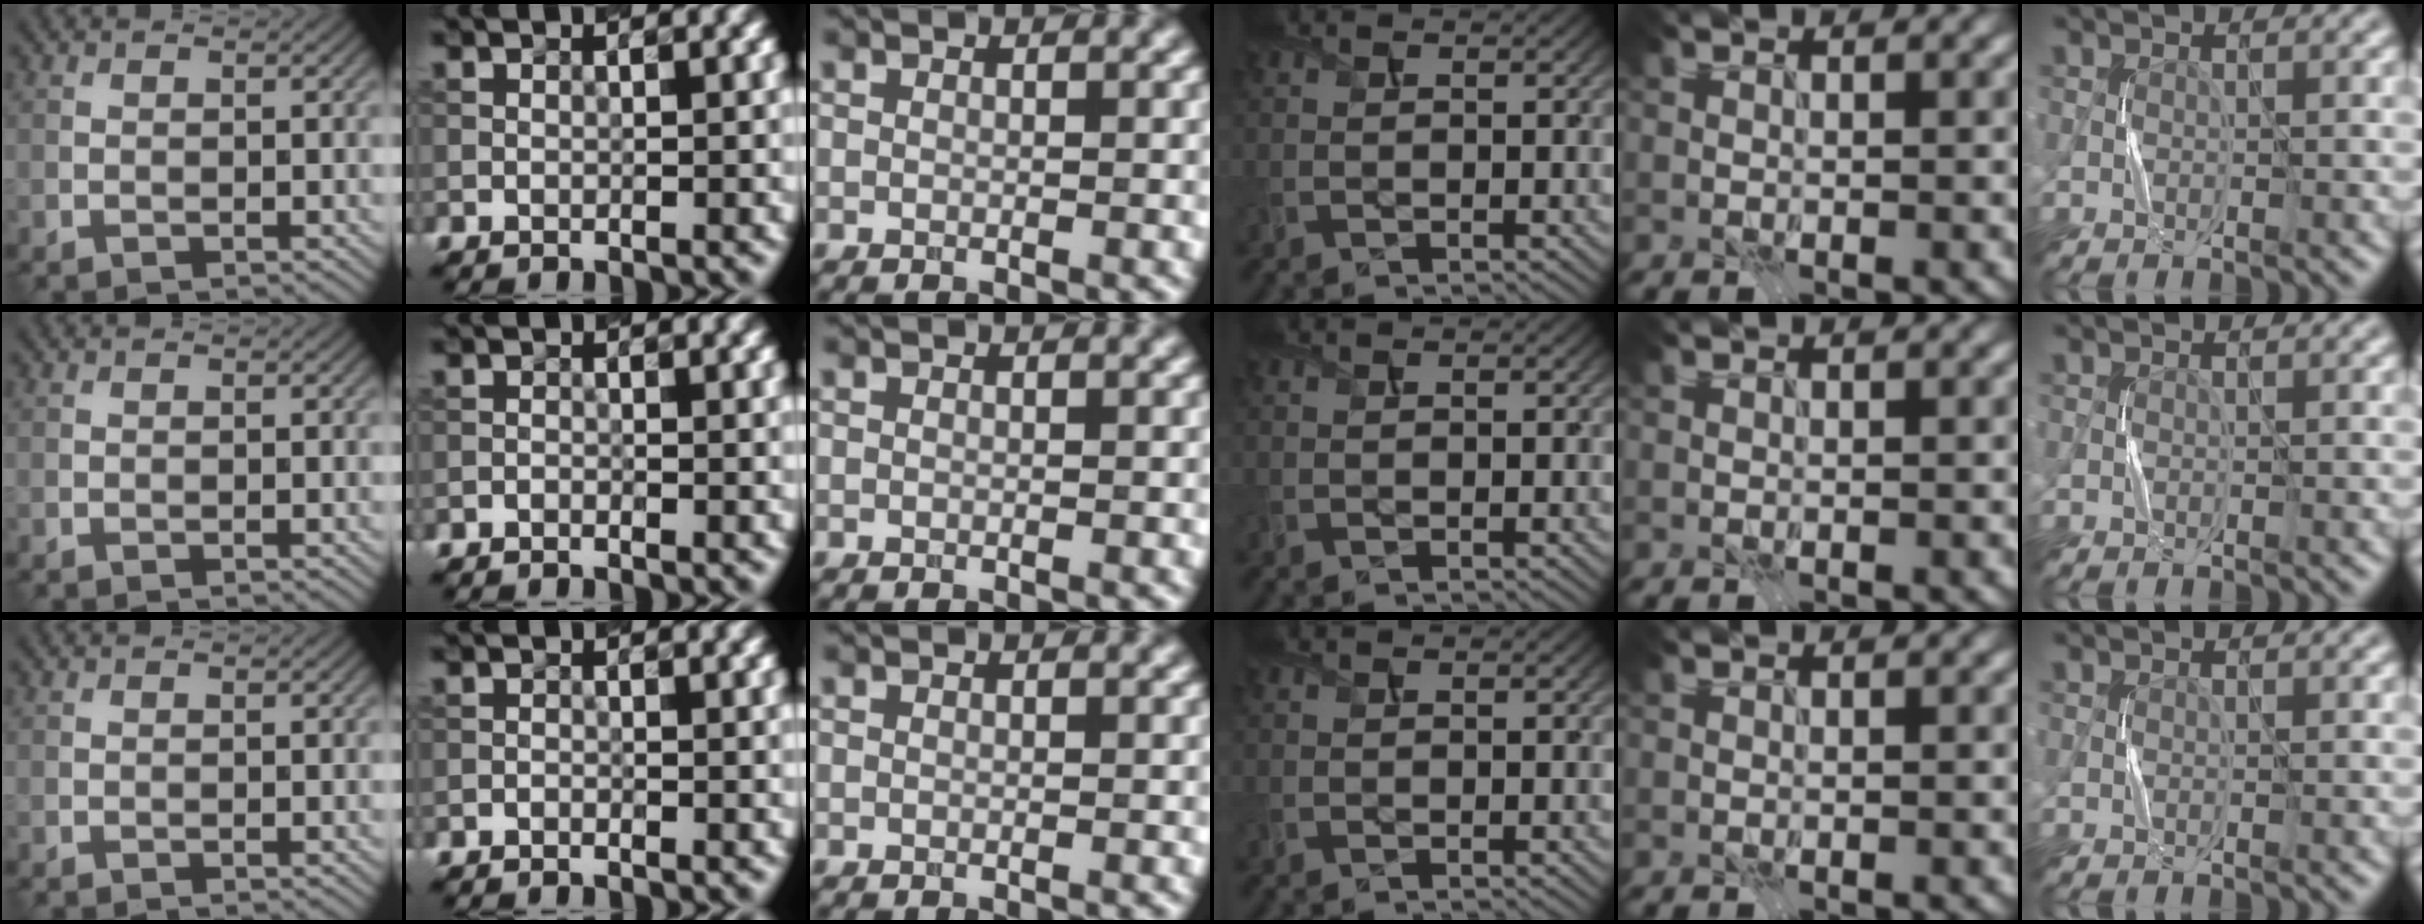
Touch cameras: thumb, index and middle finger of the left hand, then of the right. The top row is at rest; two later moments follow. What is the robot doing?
{"motion": "press", "object": "sticky note"}